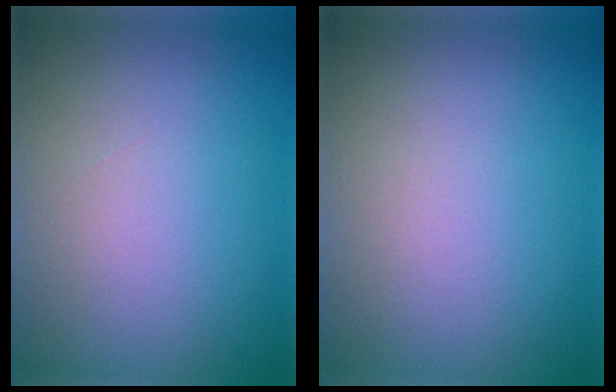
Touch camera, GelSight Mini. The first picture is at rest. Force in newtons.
{"total": 0.0}